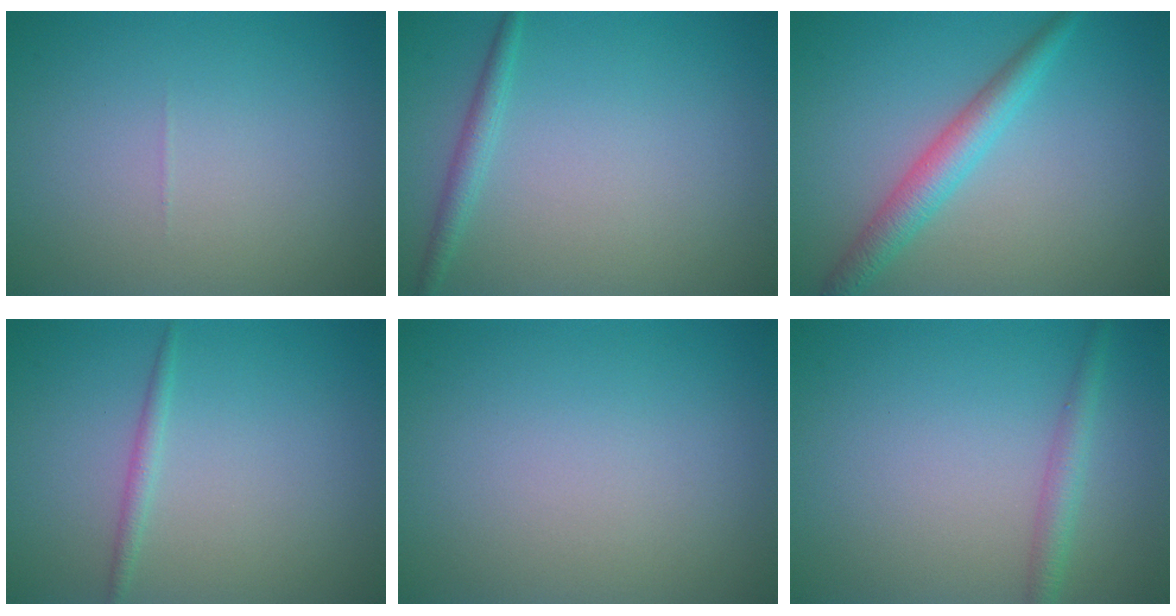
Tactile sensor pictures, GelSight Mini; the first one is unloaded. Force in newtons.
{"total": 1.5, "press": 1.5, "slide": 0.1}
{"total": 3.4, "press": 3.4, "slide": 0.1}
{"total": 1.1, "press": 1.1, "slide": 0.1}
{"total": 0.0}
{"total": 2.0, "press": 2.0, "slide": 0.0}